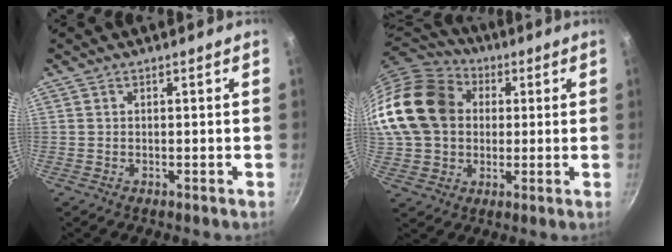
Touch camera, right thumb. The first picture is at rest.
{"total": 20.6, "force": [3.4, 16.3, 12.1], "torque": [-0.218, 0.033, 0.057]}